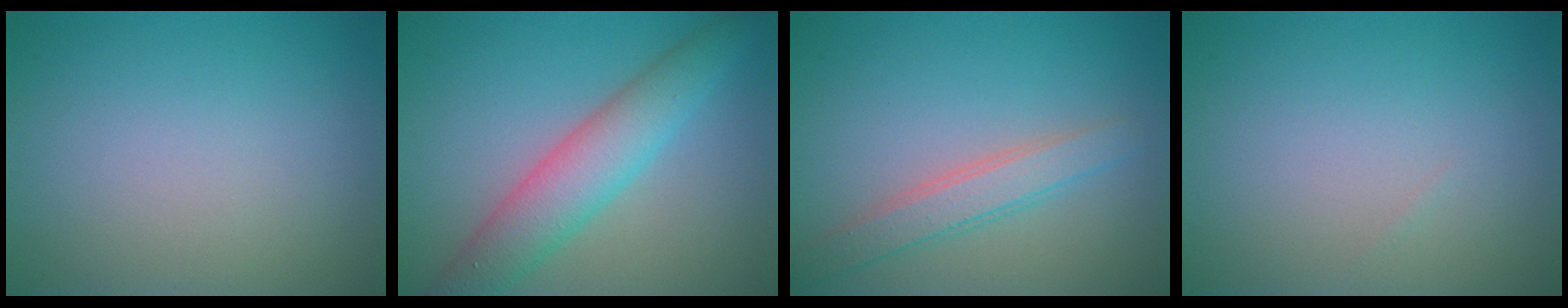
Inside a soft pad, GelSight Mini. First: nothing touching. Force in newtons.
{"total": 5.6, "press": 5.6, "slide": 0.2}
{"total": 2.8, "press": 2.8, "slide": 0.2}
{"total": 0.0}